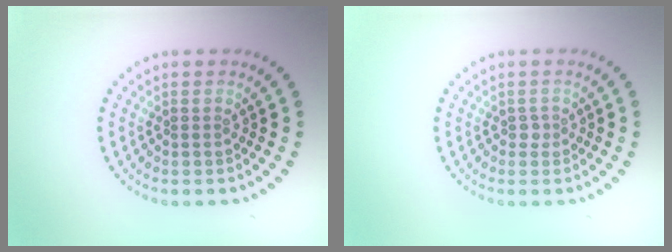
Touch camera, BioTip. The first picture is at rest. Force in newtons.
{"total": 0.8, "press": 0.5, "slide": 0.6}